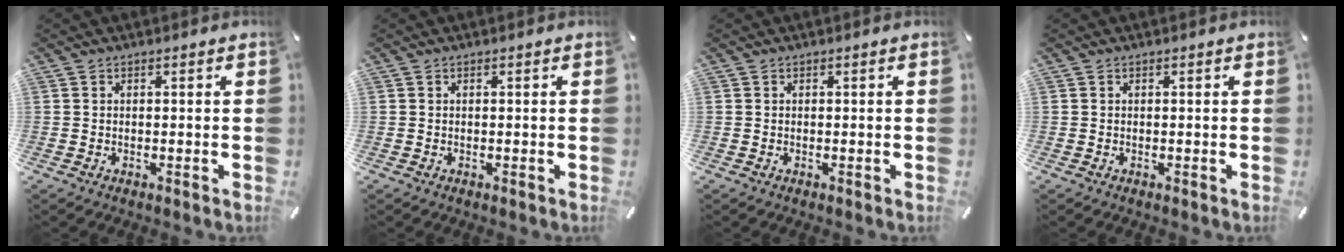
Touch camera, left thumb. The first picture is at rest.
{"total": 0.0}
{"total": 0.0}
{"total": 0.0}